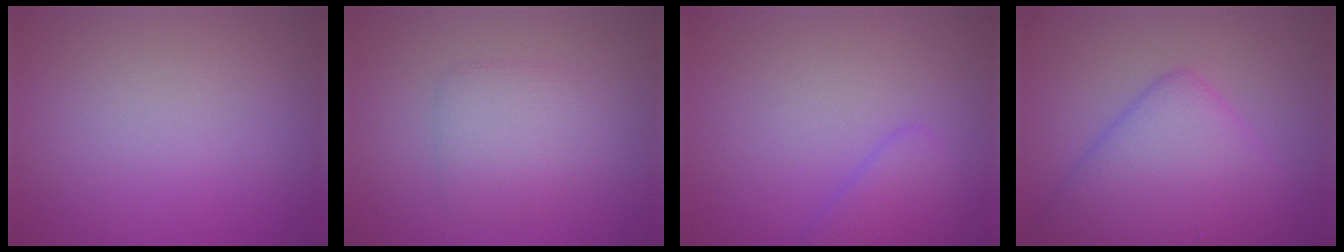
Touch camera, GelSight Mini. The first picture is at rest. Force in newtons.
{"total": 2.8, "press": 2.8, "slide": 0.1}
{"total": 2.4, "press": 2.4, "slide": 0.1}
{"total": 6.6, "press": 6.6, "slide": 0.2}